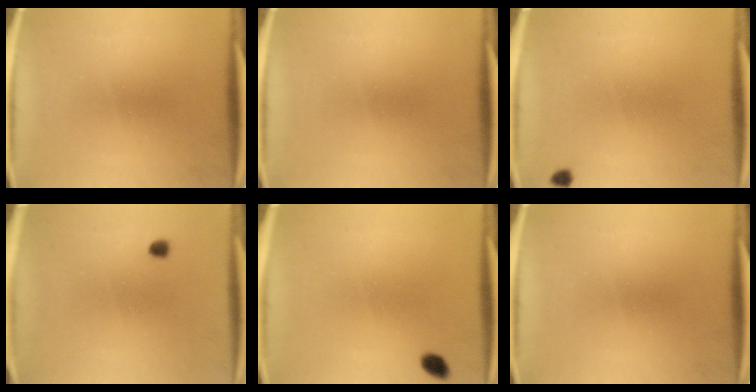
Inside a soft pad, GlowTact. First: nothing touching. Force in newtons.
{"total": 0.0}
{"total": 1.0}
{"total": 1.0}
{"total": 2.0}
{"total": 0.0}